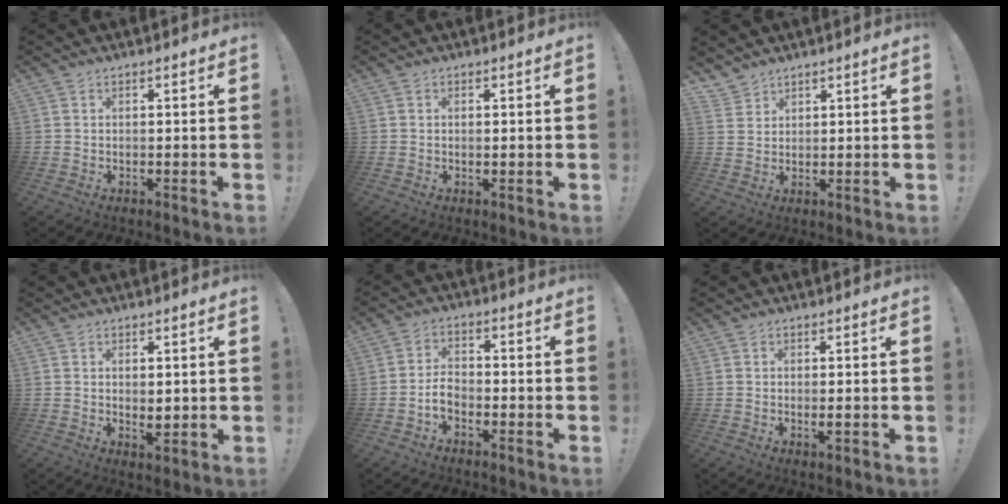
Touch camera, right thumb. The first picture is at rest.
{"total": 0.6, "force": [0.2, 0.1, 0.5], "torque": [-0.005, -0.002, 0.001]}
{"total": 4.1, "force": [3.1, 2.6, 0.1], "torque": [-0.005, -0.025, 0.062]}
{"total": 3.1, "force": [0.6, 1.5, 2.6], "torque": [-0.026, -0.007, 0.008]}
{"total": 4.9, "force": [-2.6, 2.8, 3.2], "torque": [-0.067, 0.002, -0.047]}
{"total": 1.6, "force": [0.0, 0.4, 1.6], "torque": [-0.013, -0.007, -0.002]}